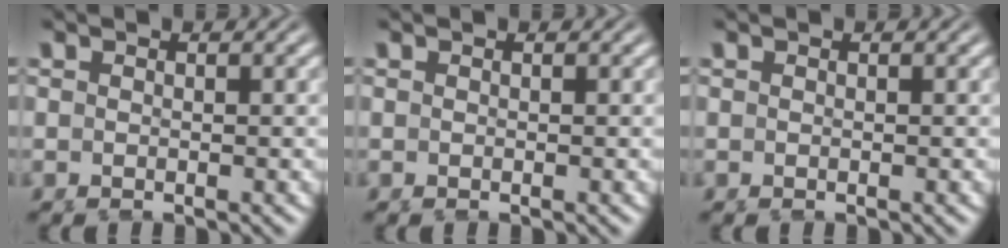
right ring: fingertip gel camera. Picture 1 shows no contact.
{"total": 0.0}
{"total": 0.0}